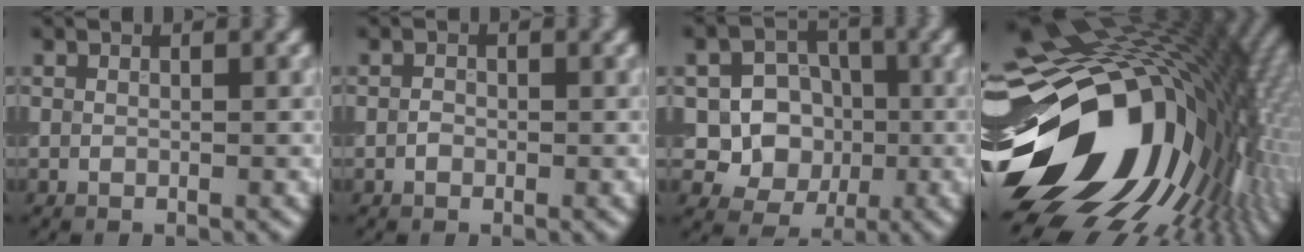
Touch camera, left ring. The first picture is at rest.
{"total": 0.7, "force": [-0.2, 0.6, 0.4], "torque": [-0.006, 0.000, -0.007]}
{"total": 8.1, "force": [-0.5, 7.4, 3.3], "torque": [-0.050, 0.010, -0.035]}
{"total": 21.1, "force": [-1.5, 13.9, 15.8], "torque": [-0.268, -0.032, -0.024]}